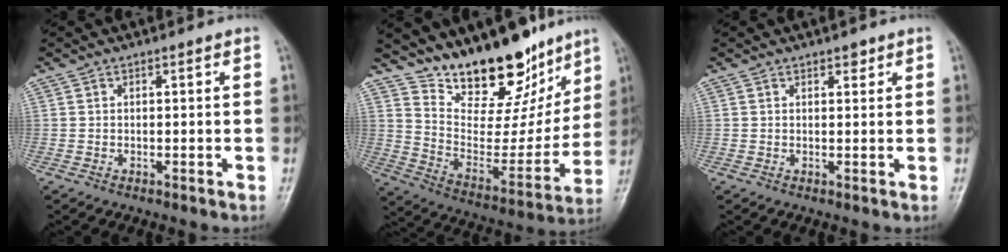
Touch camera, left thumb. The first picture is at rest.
{"total": 21.8, "force": [16.7, 9.4, 10.4], "torque": [-0.104, -0.101, 0.271]}
{"total": 1.5, "force": [1.0, 0.8, 0.7], "torque": [0.000, -0.004, 0.012]}